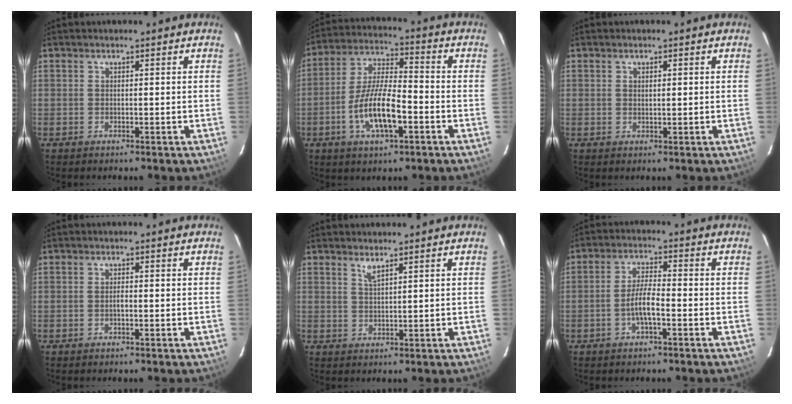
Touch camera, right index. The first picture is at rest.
{"total": 12.3, "force": [-4.4, 3.9, 10.8], "torque": [-0.221, -0.001, -0.081]}
{"total": 1.1, "force": [0.4, 0.5, 0.9], "torque": [-0.014, 0.003, 0.007]}
{"total": 1.1, "force": [-0.4, 0.3, 1.0], "torque": [-0.019, 0.002, -0.007]}
{"total": 1.9, "force": [1.5, 0.2, 1.1], "torque": [-0.023, -0.001, 0.027]}
{"total": 5.2, "force": [-2.0, 1.0, 4.7], "torque": [-0.095, 0.006, -0.039]}